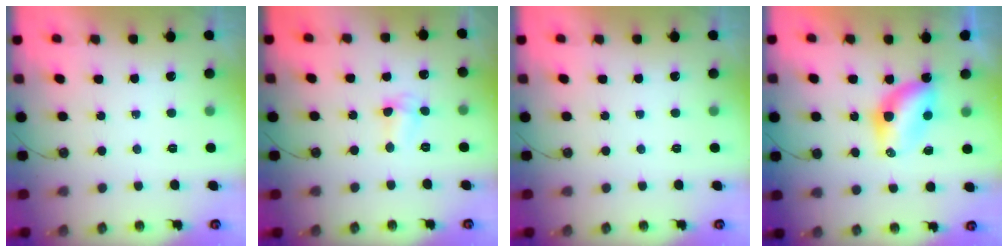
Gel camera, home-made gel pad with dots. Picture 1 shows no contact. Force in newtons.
{"total": 2.9, "press": 2.9, "slide": 0.3}
{"total": 0.0}
{"total": 6.4, "press": 6.4, "slide": 0.1}